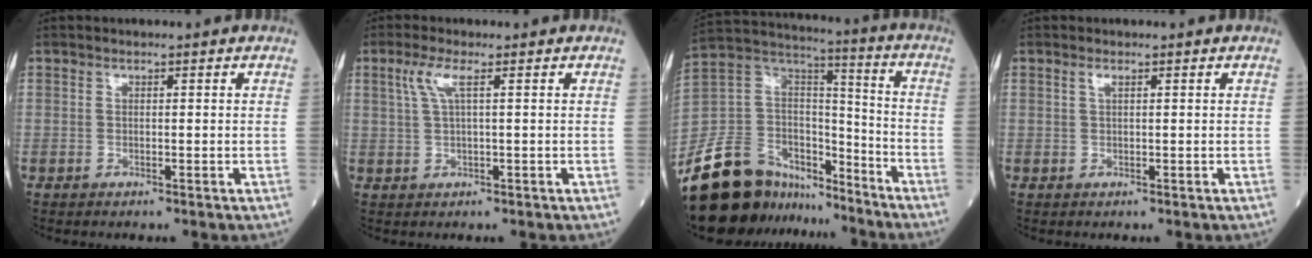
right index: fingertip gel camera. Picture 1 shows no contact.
{"total": 3.2, "force": [1.2, 0.1, 2.9], "torque": [-0.073, 0.012, 0.029]}
{"total": 21.1, "force": [-17.6, 9.2, 7.2], "torque": [-0.165, 0.044, -0.305]}
{"total": 0.8, "force": [0.4, 0.0, 0.7], "torque": [-0.021, 0.003, 0.008]}